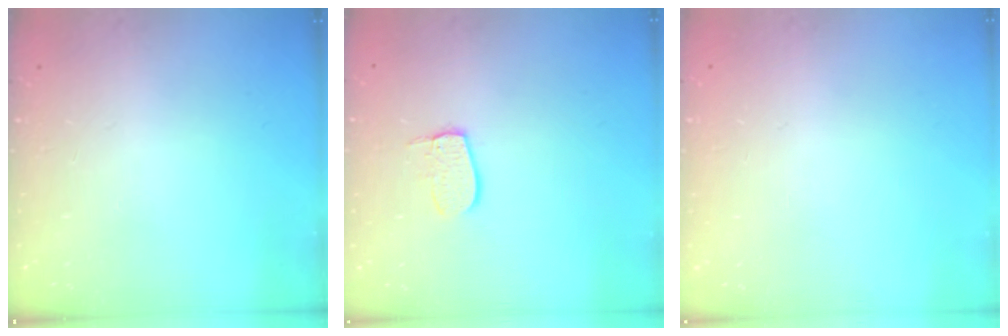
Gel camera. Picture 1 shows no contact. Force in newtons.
{"total": 7.2, "press": 7.2, "slide": 0.3}
{"total": 0.0}